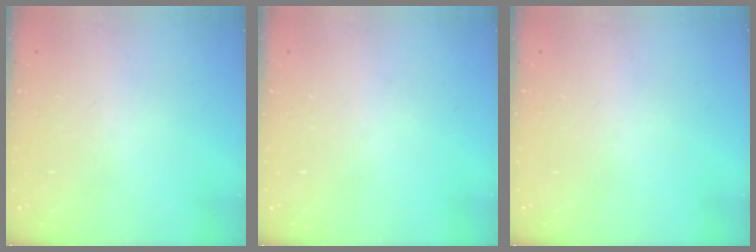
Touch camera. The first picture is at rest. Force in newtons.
{"total": 0.0}
{"total": 0.0}